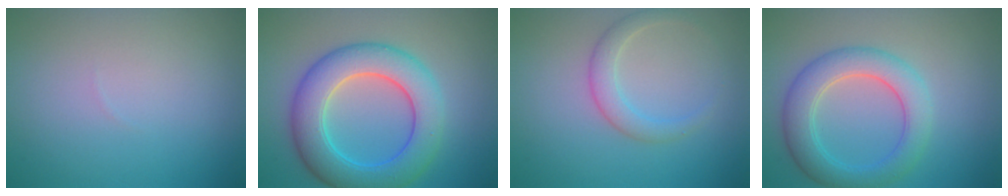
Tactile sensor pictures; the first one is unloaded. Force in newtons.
{"total": 8.1, "press": 8.1, "slide": 0.2}
{"total": 2.3, "press": 2.3, "slide": 0.1}
{"total": 5.1, "press": 5.1, "slide": 0.3}